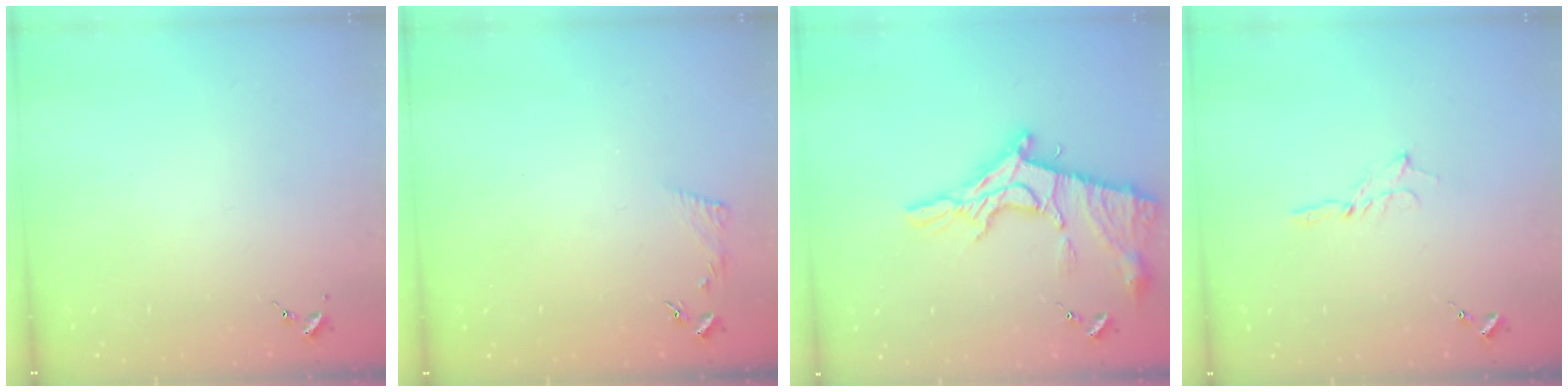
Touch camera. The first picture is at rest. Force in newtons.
{"total": 3.8, "press": 3.7, "slide": 0.8}
{"total": 18.7, "press": 18.6, "slide": 1.6}
{"total": 2.7, "press": 2.7, "slide": 0.3}